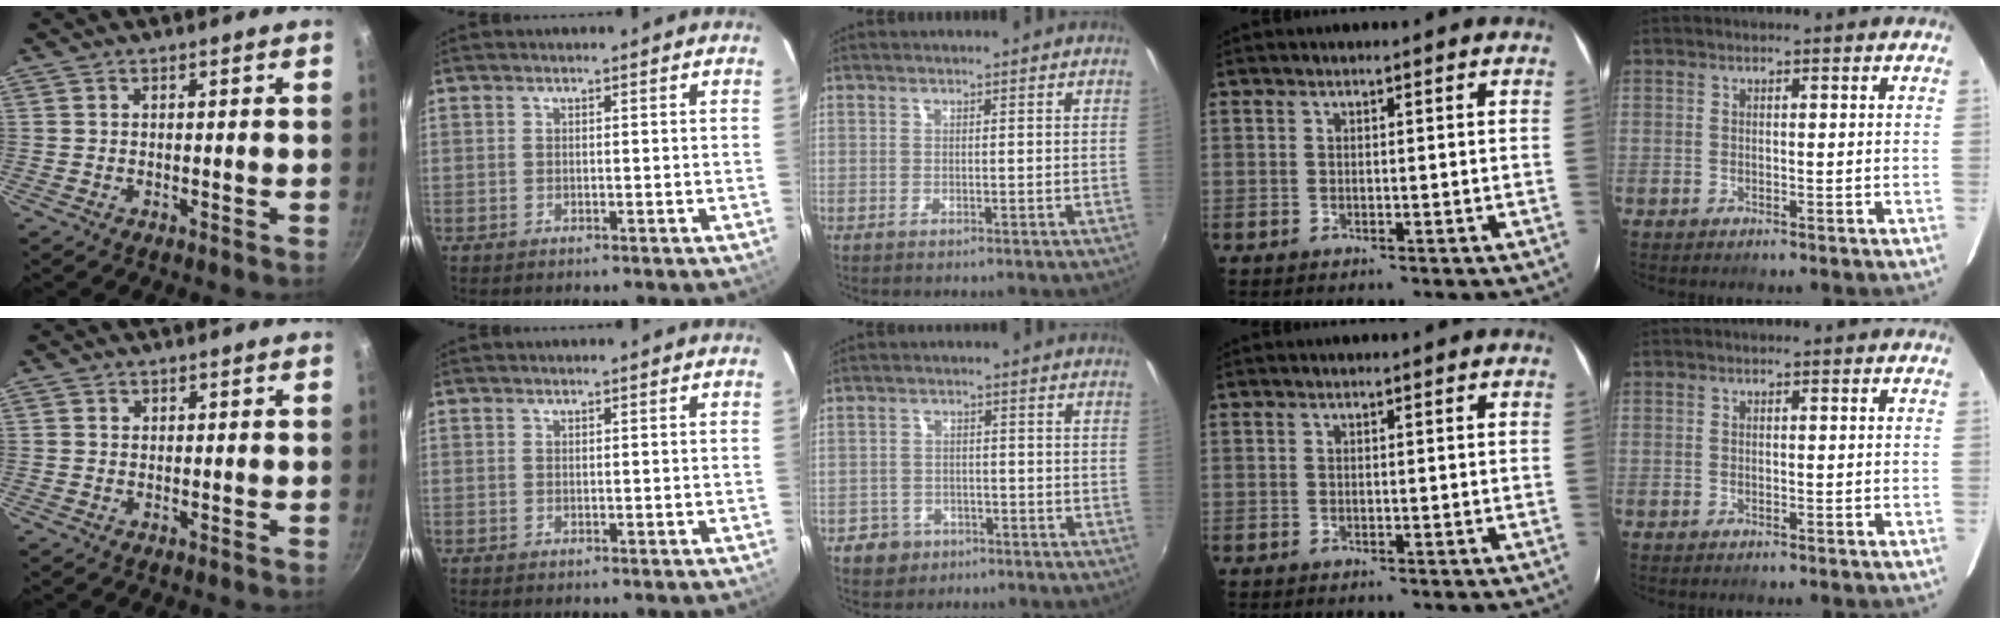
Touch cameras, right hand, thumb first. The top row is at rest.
{"thumb": {"total": 0.7, "force": [0.3, 0.6, 0.1], "torque": [0.001, 0.003, 0.003]}, "middle": {"total": 5.6, "force": [-3.4, 4.3, 1.2], "torque": [-0.048, 0.006, -0.050]}}